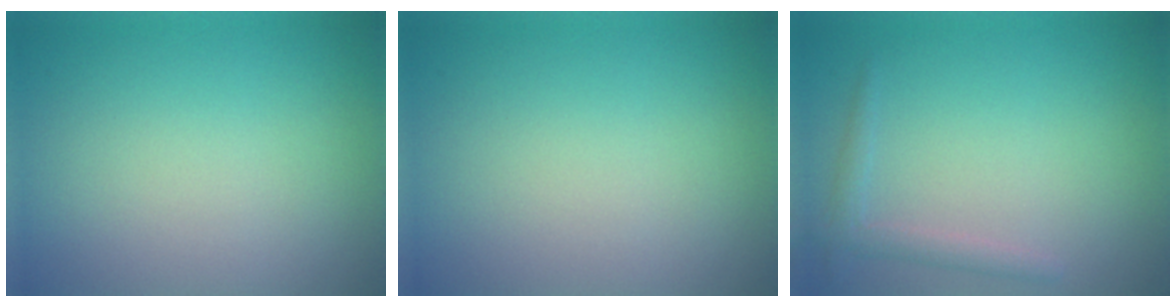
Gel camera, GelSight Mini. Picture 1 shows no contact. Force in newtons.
{"total": 0.0}
{"total": 1.5, "press": 1.5, "slide": 0.1}